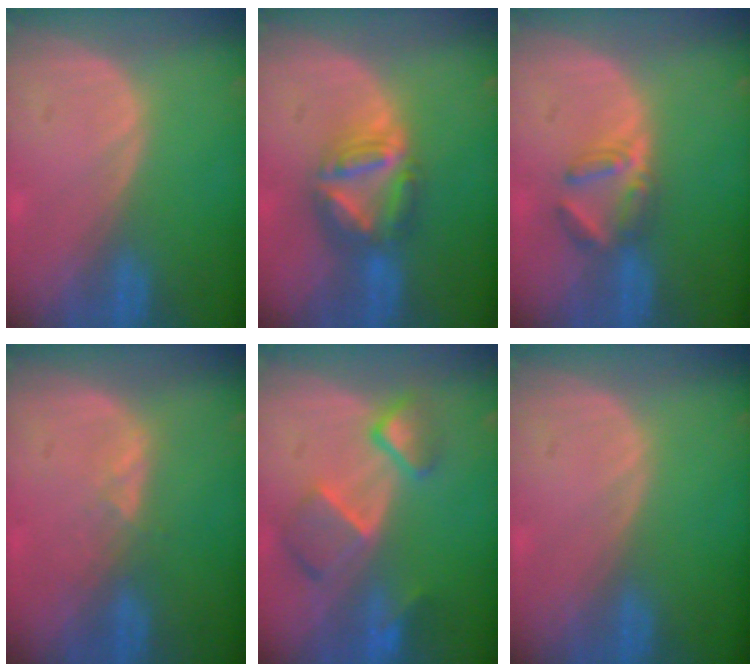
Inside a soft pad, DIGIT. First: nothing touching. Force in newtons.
{"total": 7.7, "press": 6.6, "slide": 4.0}
{"total": 4.4, "press": 4.3, "slide": 1.1}
{"total": 1.6, "press": 1.6, "slide": 0.3}
{"total": 7.7, "press": 6.7, "slide": 3.8}
{"total": 0.0}